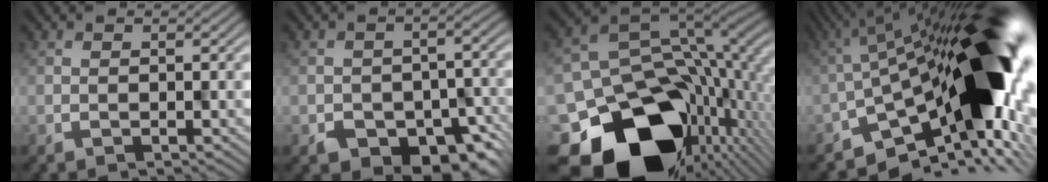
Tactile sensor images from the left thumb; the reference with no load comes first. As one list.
[{"total": 8.7, "force": [-5.1, 5.2, 4.7], "torque": [-0.062, -0.017, -0.070]}, {"total": 17.4, "force": [-6.8, 12.3, 10.3], "torque": [-0.211, -0.064, -0.092]}, {"total": 16.5, "force": [-4.0, 6.4, 14.7], "torque": [-0.203, 0.017, -0.085]}]